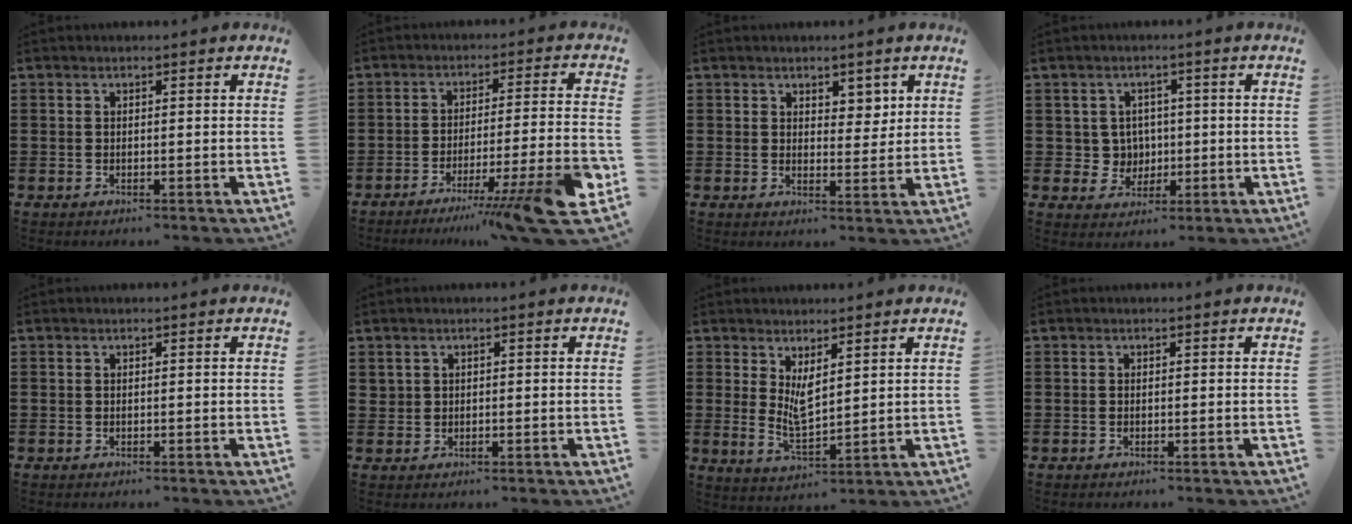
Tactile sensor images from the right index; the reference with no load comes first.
{"total": 11.8, "force": [-7.2, 0.1, 9.3], "torque": [-0.127, 0.004, -0.122]}
{"total": 3.4, "force": [2.4, 2.1, 0.9], "torque": [-0.011, 0.002, 0.041]}
{"total": 3.7, "force": [0.2, 3.6, 0.8], "torque": [-0.035, 0.013, 0.001]}
{"total": 0.0}
{"total": 1.1, "force": [0.7, 0.8, 0.1], "torque": [-0.004, 0.003, 0.014]}
{"total": 4.6, "force": [1.6, 1.9, 3.9], "torque": [-0.077, -0.009, 0.027]}
{"total": 0.0}